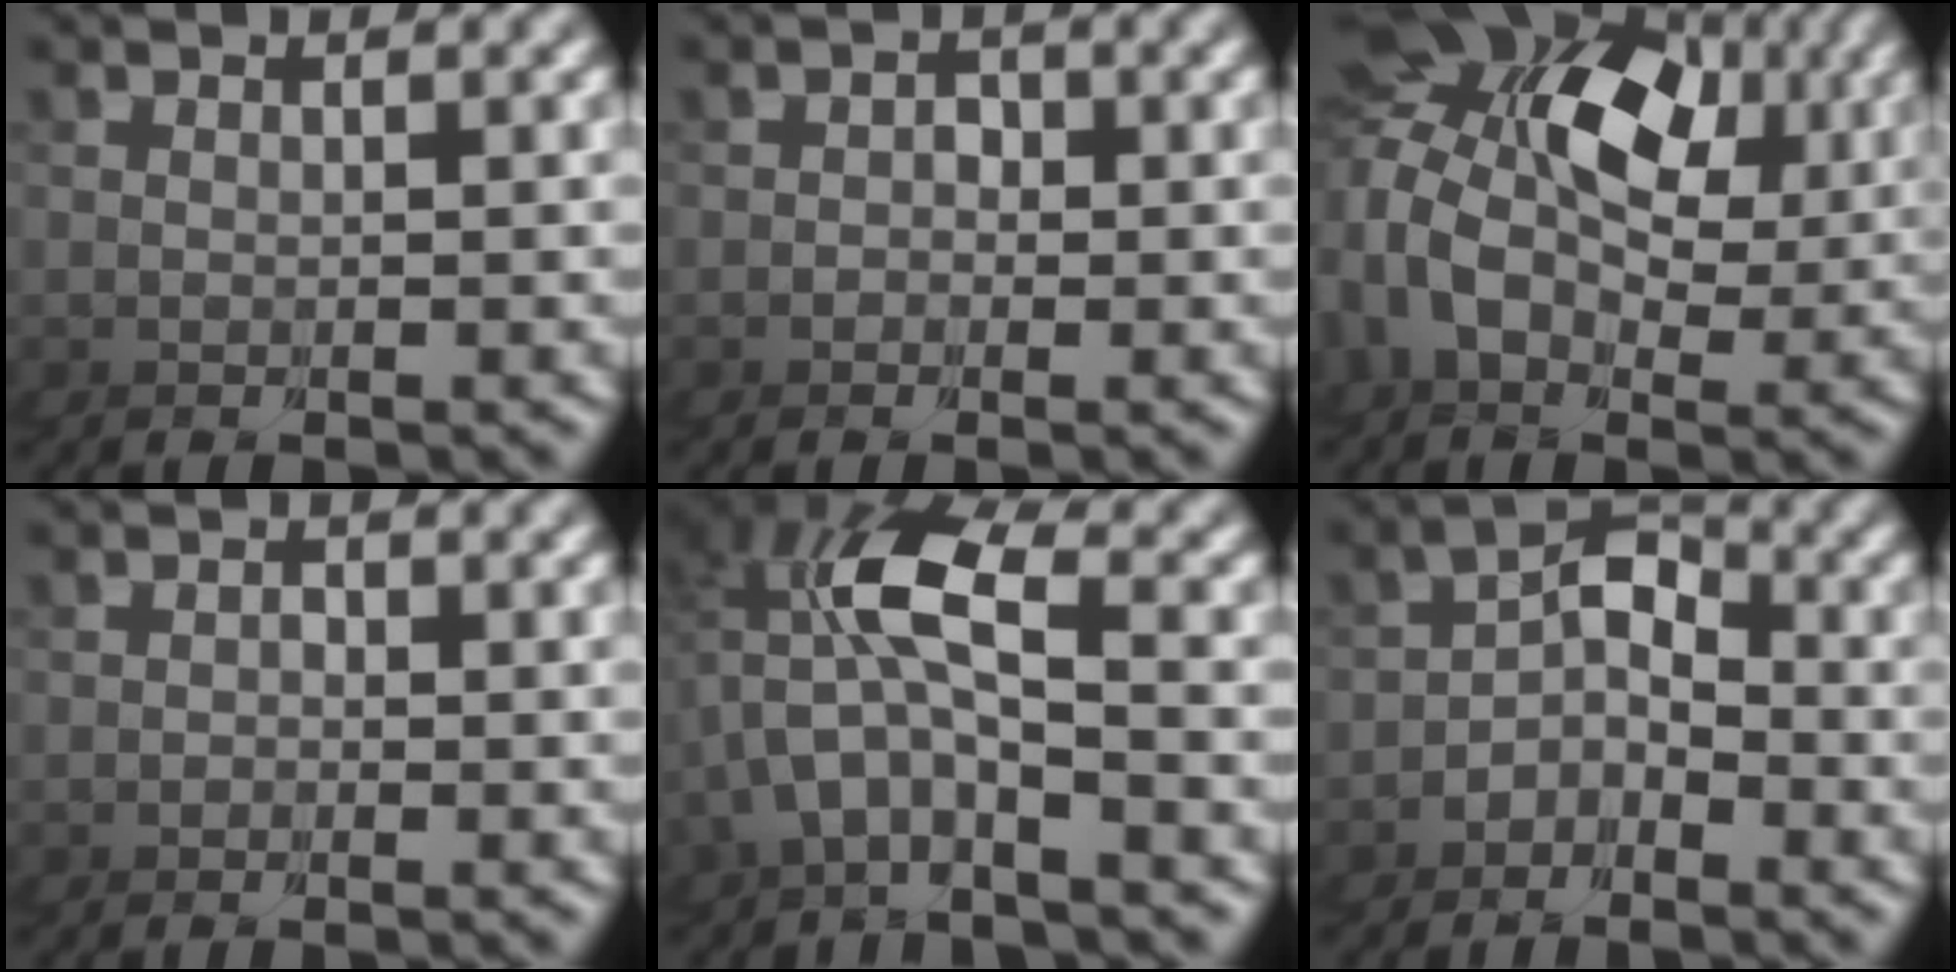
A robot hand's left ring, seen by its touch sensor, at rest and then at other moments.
{"total": 2.3, "force": [-0.3, 2.3, 0.0], "torque": [-0.018, -0.011, -0.003]}
{"total": 13.1, "force": [0.9, 11.4, 6.4], "torque": [-0.141, -0.001, -0.009]}
{"total": 1.4, "force": [-0.5, 1.2, 0.5], "torque": [-0.025, -0.013, -0.004]}
{"total": 4.8, "force": [-1.6, 3.3, 3.1], "torque": [-0.114, -0.021, -0.017]}
{"total": 4.5, "force": [-2.6, 3.6, 0.5], "torque": [-0.037, -0.020, -0.046]}